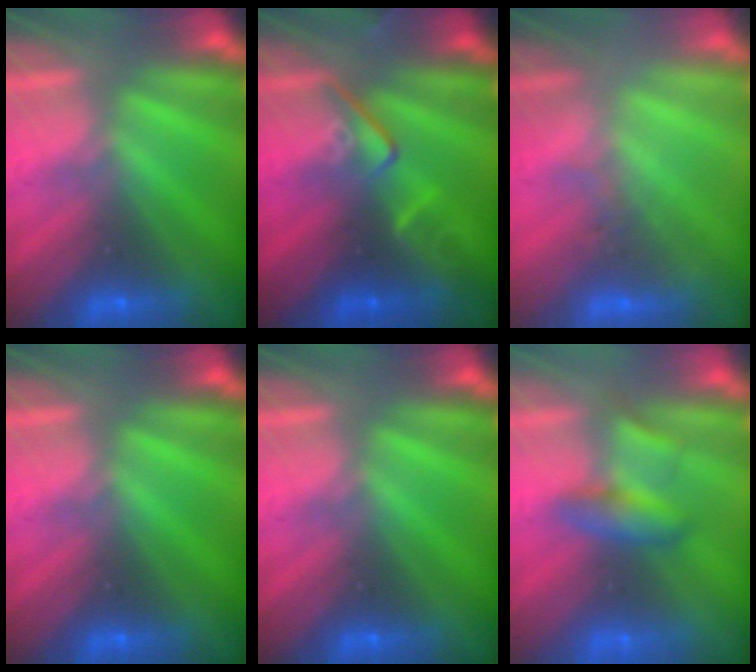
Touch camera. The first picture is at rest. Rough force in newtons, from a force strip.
{"total": 2.4}
{"total": 2.8}
{"total": 0.0}
{"total": 0.0}
{"total": 2.2}